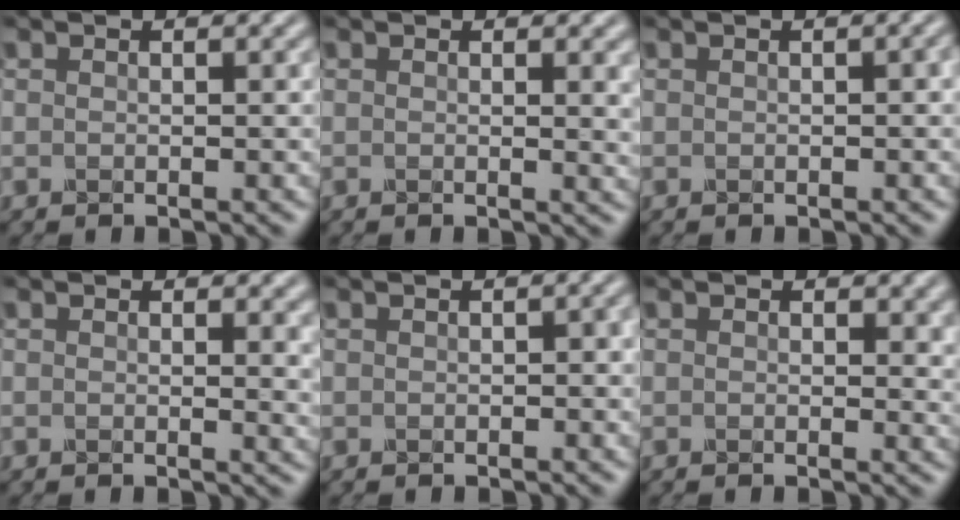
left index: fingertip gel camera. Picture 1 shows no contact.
{"total": 2.0, "force": [0.2, 0.8, 1.8], "torque": [-0.027, -0.005, 0.001]}
{"total": 1.5, "force": [-0.2, 0.8, 1.3], "torque": [-0.002, 0.008, -0.011]}
{"total": 2.4, "force": [0.2, 1.0, 2.1], "torque": [-0.031, -0.005, 0.000]}
{"total": 0.9, "force": [-0.4, 0.3, 0.7], "torque": [-0.006, 0.005, -0.004]}
{"total": 1.9, "force": [0.2, 1.1, 1.5], "torque": [-0.026, -0.004, 0.002]}